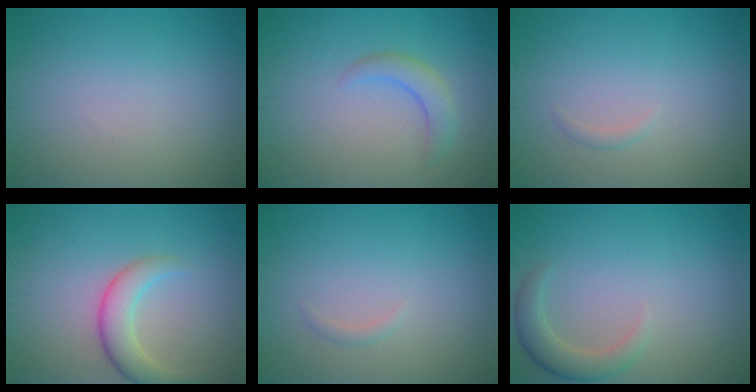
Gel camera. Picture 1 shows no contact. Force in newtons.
{"total": 2.3, "press": 2.3, "slide": 0.4}
{"total": 0.6, "press": 0.6, "slide": 0.1}
{"total": 3.7, "press": 3.6, "slide": 0.3}
{"total": 0.6, "press": 0.6, "slide": 0.1}
{"total": 2.8, "press": 2.7, "slide": 0.4}